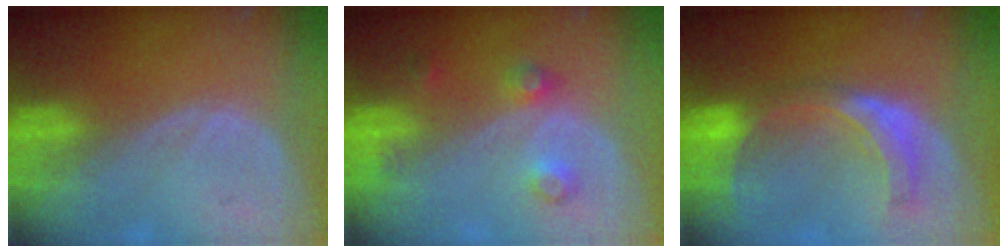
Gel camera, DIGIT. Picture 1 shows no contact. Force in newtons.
{"total": 3.5, "press": 3.2, "slide": 1.6}
{"total": 8.2, "press": 7.2, "slide": 3.8}